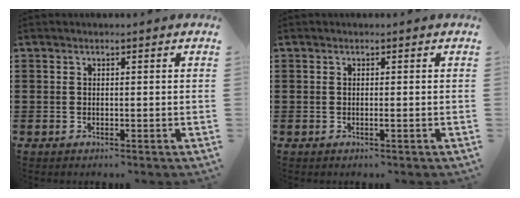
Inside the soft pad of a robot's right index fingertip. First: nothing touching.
{"total": 0.6, "force": [-0.1, -0.1, 0.5], "torque": [-0.009, -0.004, -0.002]}